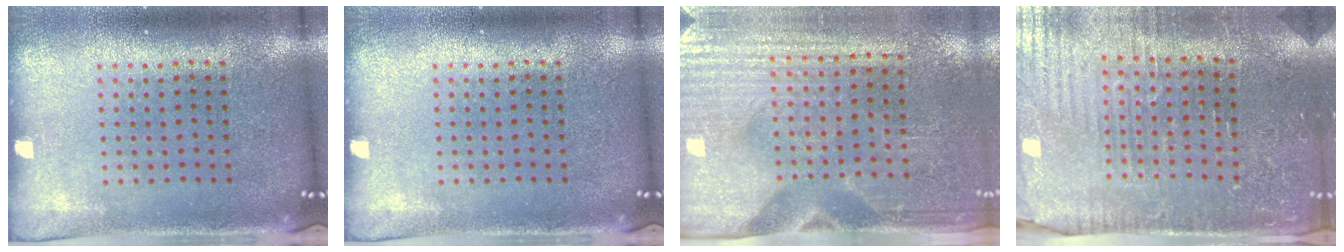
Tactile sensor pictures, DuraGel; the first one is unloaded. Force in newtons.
{"total": 0.0}
{"total": 3.2, "press": 2.9, "slide": 1.3}
{"total": 3.4, "press": 3.4, "slide": 0.2}